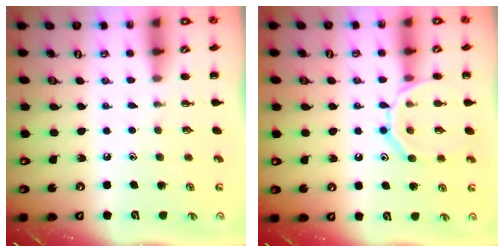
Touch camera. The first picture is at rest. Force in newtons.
{"total": 12.9, "press": 12.9, "slide": 1.3}